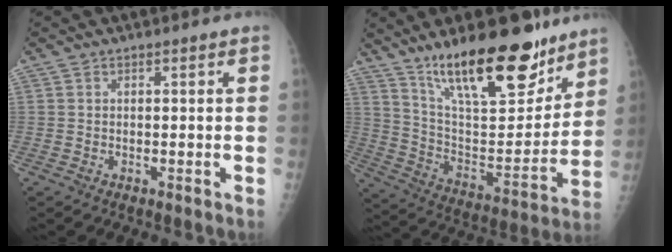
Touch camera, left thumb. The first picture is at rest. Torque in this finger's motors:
{"motor_torque": [1.67, 1.36, 1.47, -1.30, 0.21]}